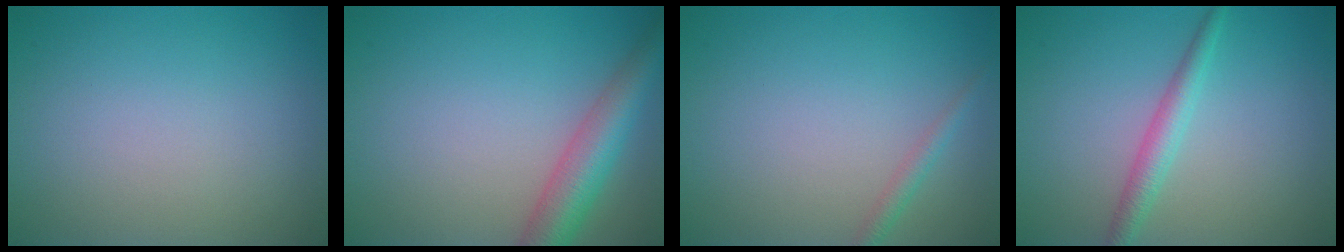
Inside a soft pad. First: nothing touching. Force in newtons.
{"total": 5.2, "press": 5.2, "slide": 0.1}
{"total": 1.2, "press": 1.2, "slide": 0.1}
{"total": 2.3, "press": 2.3, "slide": 0.1}